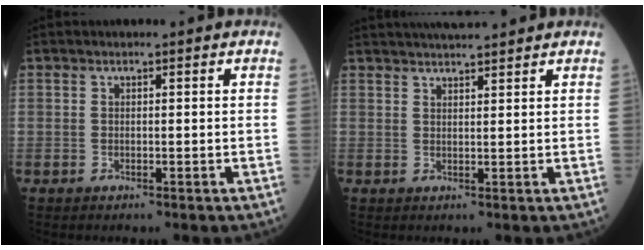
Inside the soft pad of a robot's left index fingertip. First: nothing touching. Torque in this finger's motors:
{"motor_torque": [0.02, -0.30, 0.09, 0.03]}